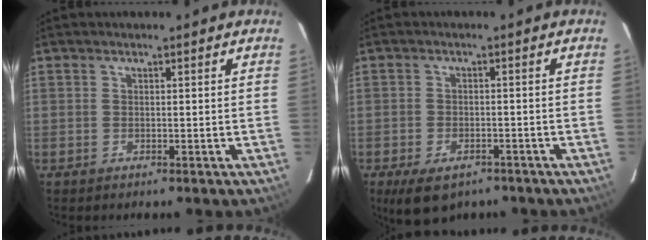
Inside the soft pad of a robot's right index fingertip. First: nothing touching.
{"total": 7.9, "force": [-5.3, 4.1, 4.2], "torque": [-0.092, -0.017, -0.079]}